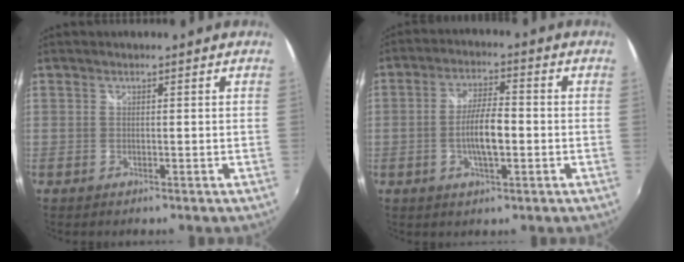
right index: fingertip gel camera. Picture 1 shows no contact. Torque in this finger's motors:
{"motor_torque": [0.57, -0.08, 0.33, 0.10]}